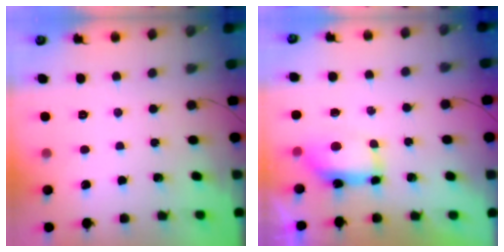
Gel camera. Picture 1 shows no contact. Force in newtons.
{"total": 7.5, "press": 7.5, "slide": 0.6}